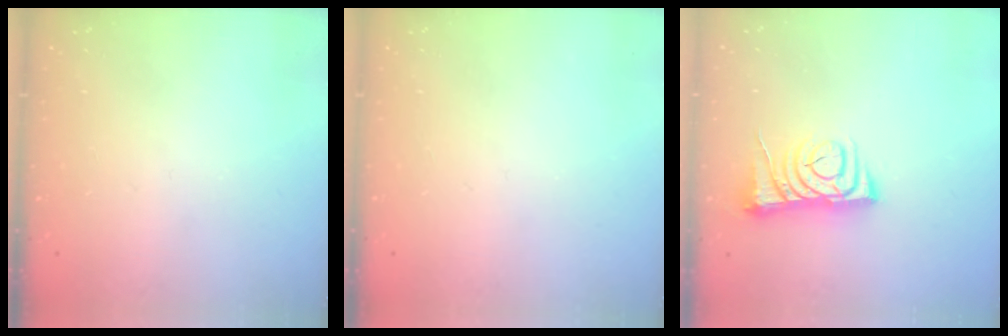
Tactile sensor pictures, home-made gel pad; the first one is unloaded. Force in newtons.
{"total": 0.0}
{"total": 7.1, "press": 7.1, "slide": 1.0}